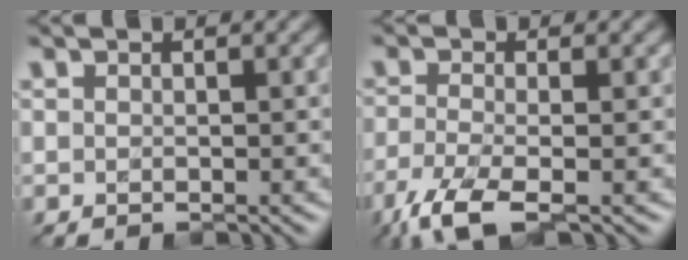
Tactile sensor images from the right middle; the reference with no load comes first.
{"total": 4.5, "force": [-3.1, 1.1, 3.2], "torque": [-0.078, -0.004, -0.070]}